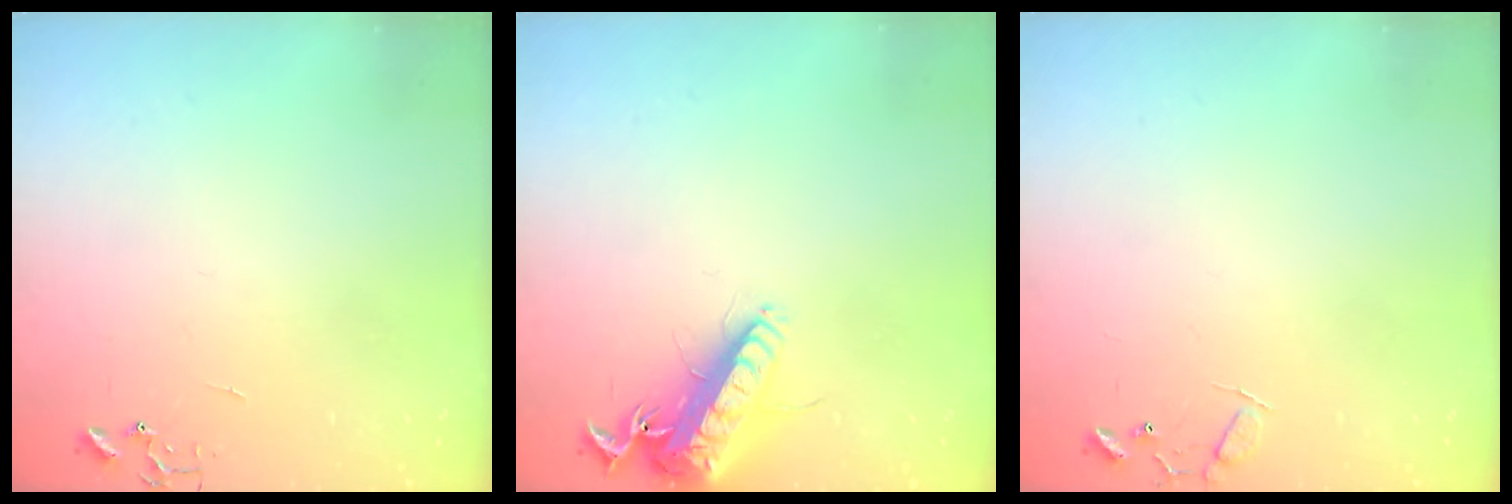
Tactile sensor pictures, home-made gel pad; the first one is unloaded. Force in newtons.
{"total": 15.8, "press": 15.5, "slide": 3.1}
{"total": 7.7, "press": 7.6, "slide": 0.5}